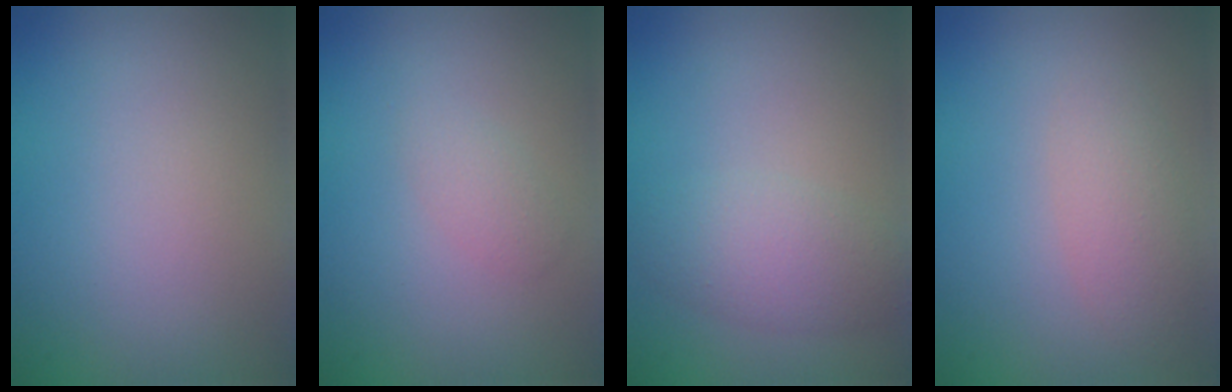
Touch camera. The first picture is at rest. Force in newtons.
{"total": 1.1, "press": 1.1, "slide": 0.1}
{"total": 3.1, "press": 3.1, "slide": 0.1}
{"total": 2.5, "press": 2.5, "slide": 0.2}